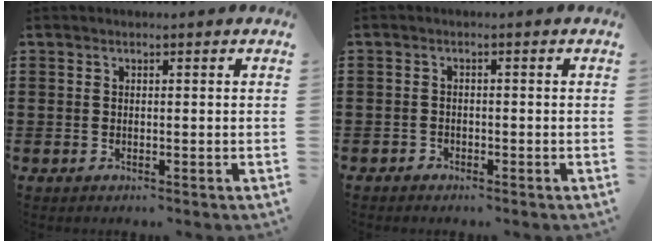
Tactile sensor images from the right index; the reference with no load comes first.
{"total": 1.2, "force": [-1.0, 0.6, 0.1], "torque": [-0.005, 0.002, -0.022]}